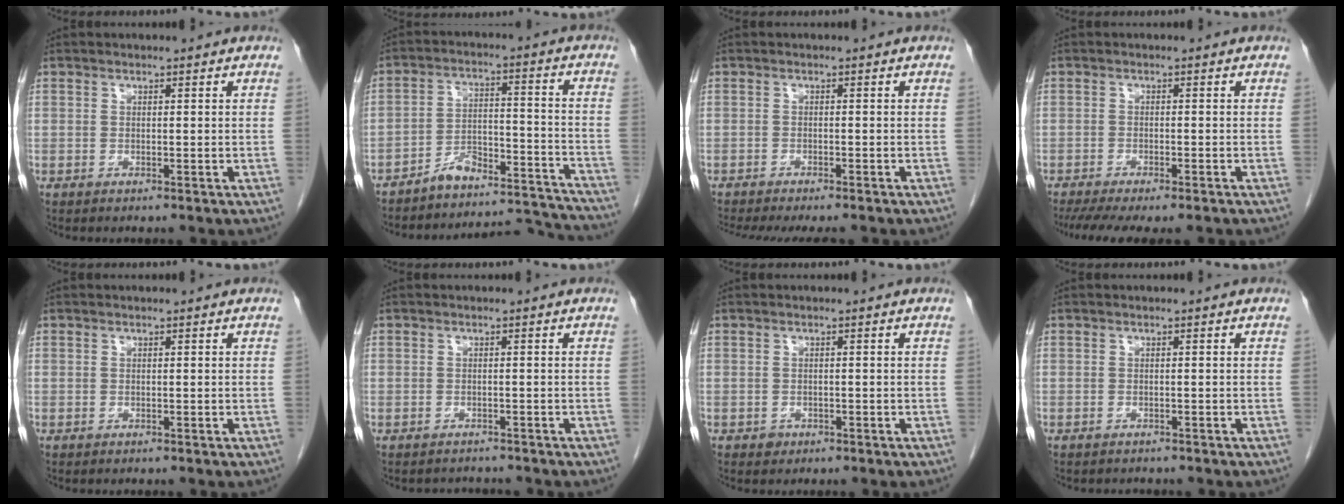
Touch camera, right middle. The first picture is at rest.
{"total": 14.2, "force": [-14.1, 1.3, 1.0], "torque": [0.001, 0.056, -0.201]}
{"total": 10.3, "force": [-9.1, 1.7, 4.5], "torque": [-0.061, -0.017, -0.120]}
{"total": 10.1, "force": [-8.2, 2.1, 5.5], "torque": [-0.086, -0.010, -0.118]}
{"total": 0.0}
{"total": 2.2, "force": [-2.0, 0.9, -0.4], "torque": [-0.001, -0.003, -0.031]}
{"total": 1.0, "force": [-0.6, 0.8, 0.2], "torque": [-0.001, 0.003, -0.007]}
{"total": 1.8, "force": [-1.7, 0.7, 0.3], "torque": [-0.009, -0.003, -0.020]}